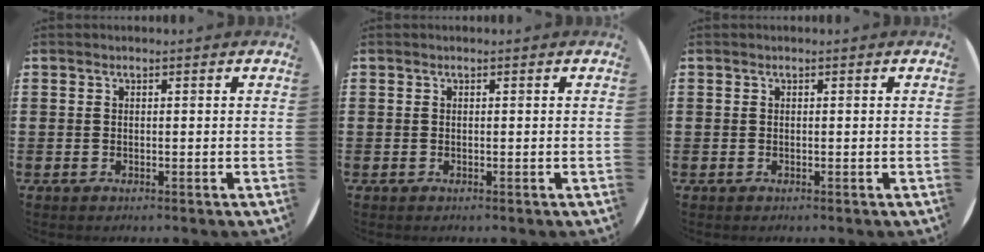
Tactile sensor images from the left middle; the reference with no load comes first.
{"total": 0.0}
{"total": 0.0}